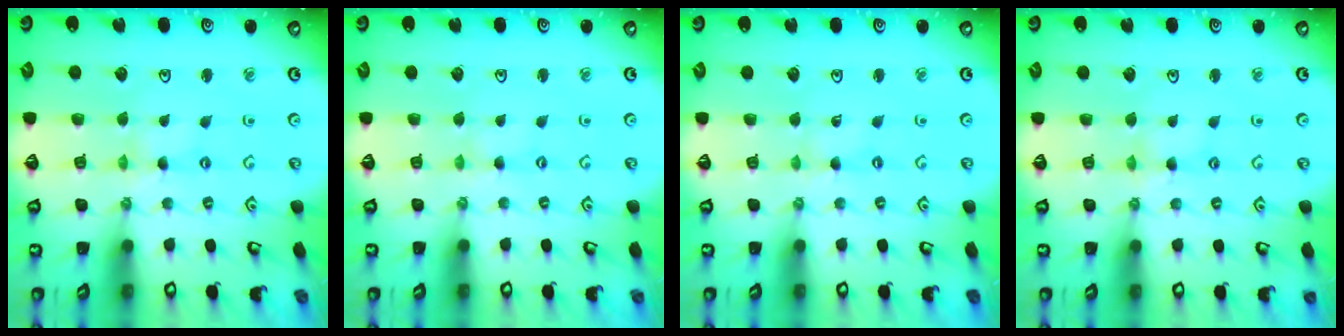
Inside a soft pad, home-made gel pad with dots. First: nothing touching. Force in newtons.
{"total": 0.0}
{"total": 0.0}
{"total": 2.3, "press": 2.3, "slide": 0.3}